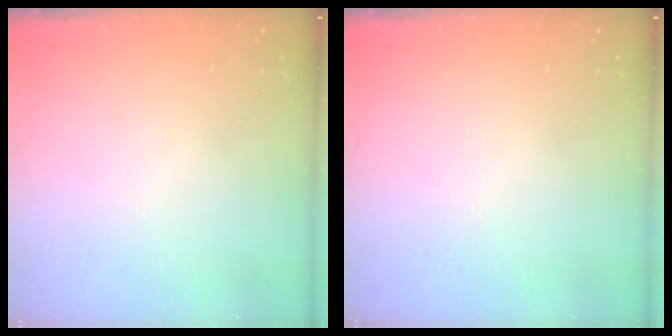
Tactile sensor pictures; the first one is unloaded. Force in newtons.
{"total": 0.0}